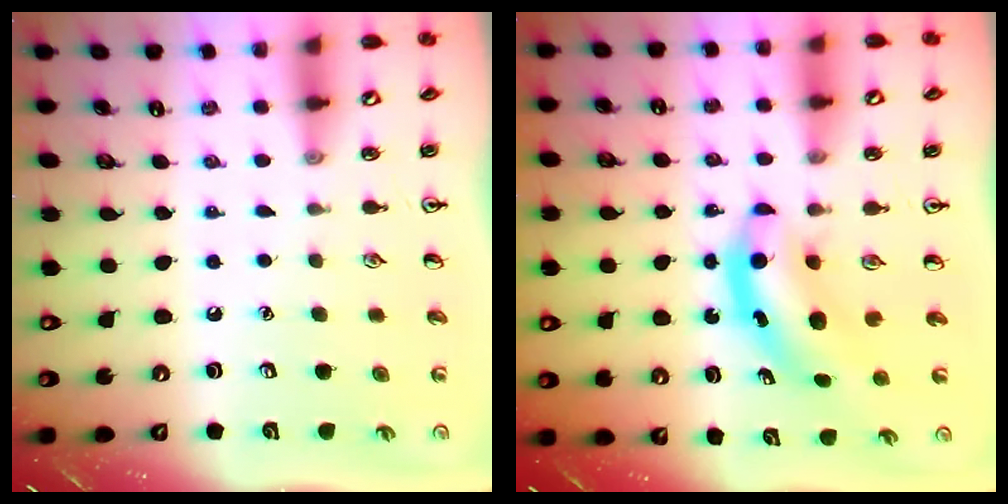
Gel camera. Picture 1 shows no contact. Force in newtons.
{"total": 5.2, "press": 5.1, "slide": 0.8}